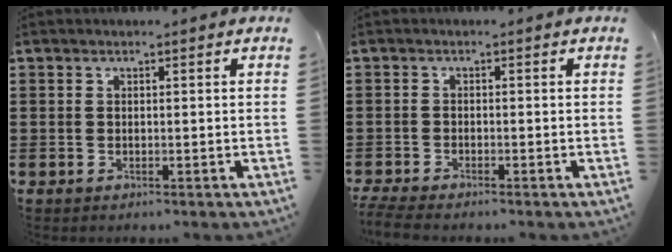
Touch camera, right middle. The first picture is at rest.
{"total": 2.0, "force": [-1.8, 0.1, 0.7], "torque": [-0.019, -0.002, -0.038]}